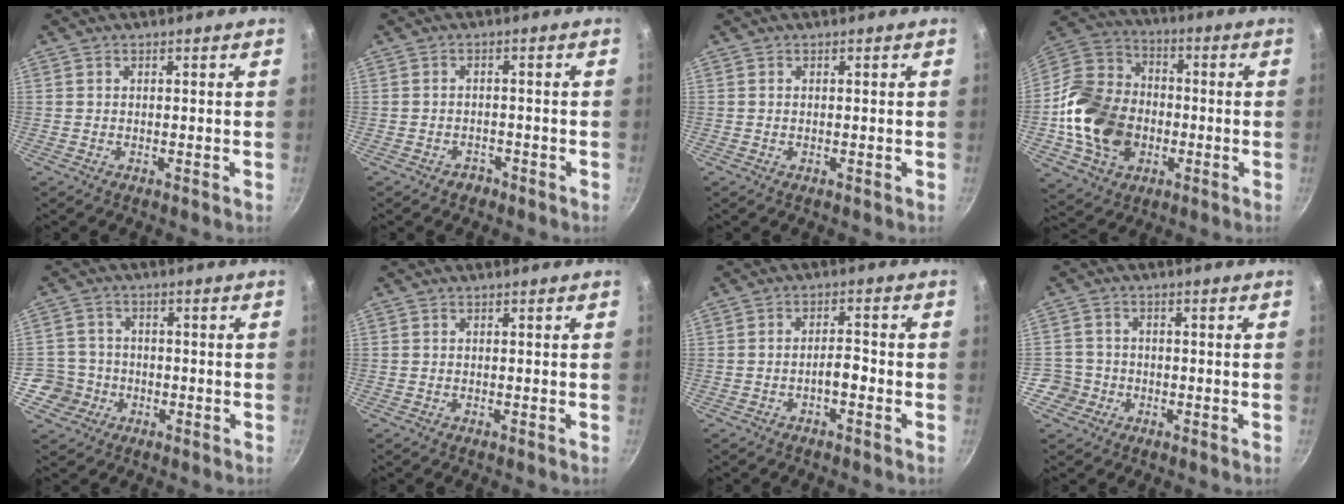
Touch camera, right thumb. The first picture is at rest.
{"total": 2.1, "force": [-1.5, 1.4, 0.4], "torque": [0.008, 0.019, -0.015]}
{"total": 0.0}
{"total": 20.9, "force": [-3.3, 16.2, 12.8], "torque": [-0.220, 0.039, -0.058]}
{"total": 6.5, "force": [-2.2, 6.1, 0.7], "torque": [0.017, 0.031, -0.042]}
{"total": 0.0}
{"total": 3.1, "force": [-1.5, 1.2, 2.4], "torque": [-0.032, 0.022, -0.025]}
{"total": 5.4, "force": [-1.9, 4.9, 0.7], "torque": [0.009, 0.029, -0.035]}